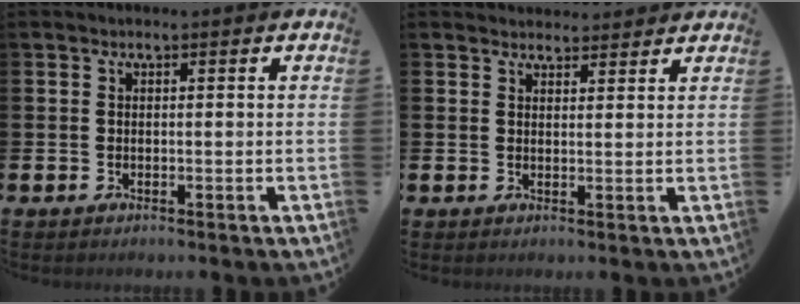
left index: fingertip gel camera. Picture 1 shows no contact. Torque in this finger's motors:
{"motor_torque": [0.19, -1.95, 0.23, -0.01]}